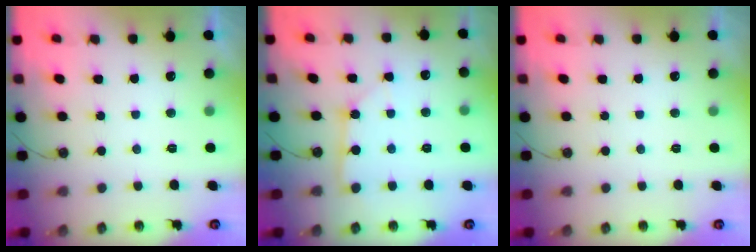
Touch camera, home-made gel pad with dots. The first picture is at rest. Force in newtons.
{"total": 2.9, "press": 2.9, "slide": 0.2}
{"total": 0.0}